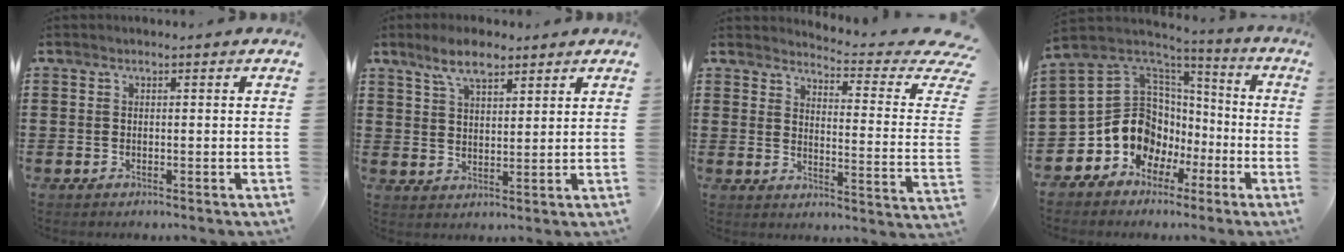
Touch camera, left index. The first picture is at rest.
{"total": 5.9, "force": [4.2, 2.2, 3.5], "torque": [-0.070, 0.000, 0.075]}
{"total": 4.0, "force": [3.4, -0.3, 2.0], "torque": [-0.036, -0.044, 0.047]}
{"total": 12.0, "force": [-3.0, 10.6, 4.8], "torque": [-0.128, -0.015, -0.049]}